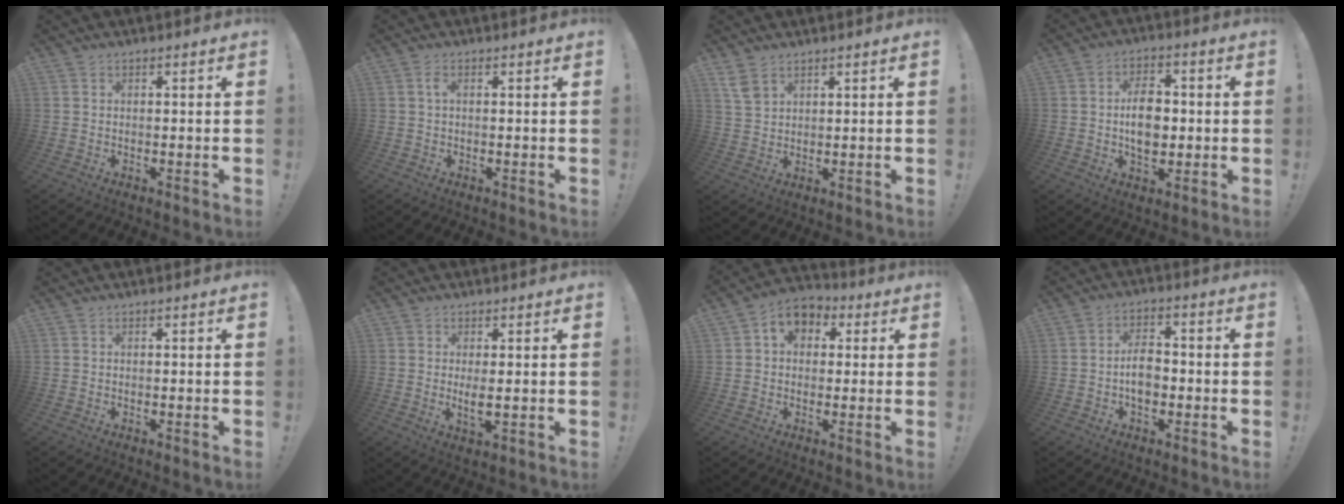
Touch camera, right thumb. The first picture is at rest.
{"total": 1.5, "force": [0.1, 0.4, 1.5], "torque": [-0.035, 0.006, 0.001]}
{"total": 4.8, "force": [3.4, 2.4, 2.5], "torque": [-0.043, -0.016, 0.065]}
{"total": 9.8, "force": [-0.4, 6.8, 7.0], "torque": [-0.116, 0.011, -0.006]}
{"total": 0.0}
{"total": 3.7, "force": [0.5, 0.9, 3.5], "torque": [-0.059, -0.012, 0.006]}
{"total": 6.7, "force": [1.8, 5.3, 3.8], "torque": [-0.059, 0.004, 0.038]}
{"total": 7.2, "force": [-1.7, 4.8, 5.1], "torque": [-0.085, 0.015, -0.030]}